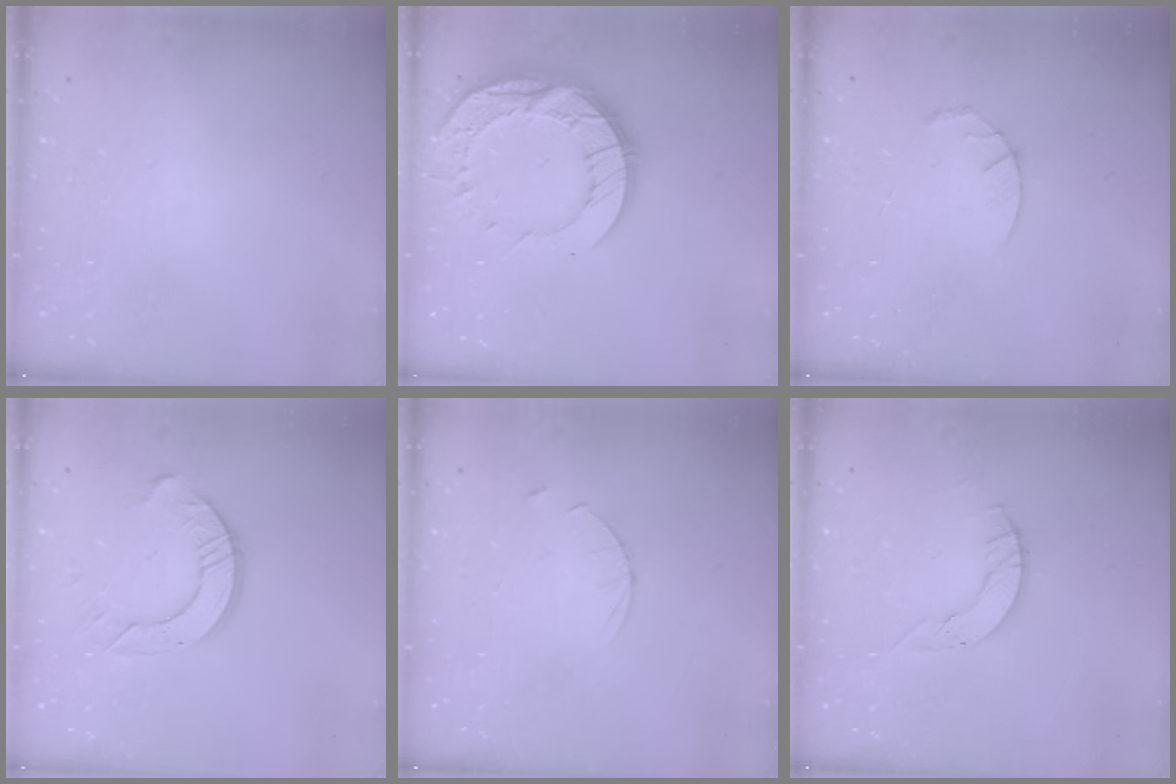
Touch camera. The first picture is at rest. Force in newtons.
{"total": 14.6, "press": 14.6, "slide": 1.2}
{"total": 3.6, "press": 3.6, "slide": 0.5}
{"total": 9.1, "press": 9.0, "slide": 0.7}
{"total": 3.0, "press": 2.9, "slide": 0.4}
{"total": 4.0, "press": 4.0, "slide": 0.1}